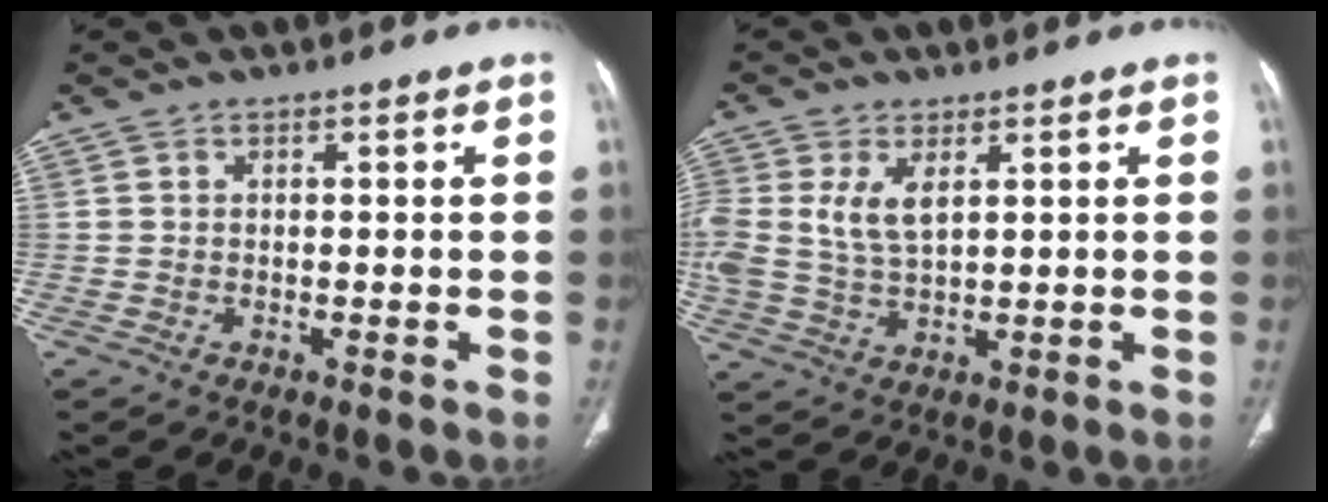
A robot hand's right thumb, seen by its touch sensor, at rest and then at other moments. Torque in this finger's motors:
{"motor_torque": [0.21, 0.22, 0.56, 0.66, 0.12]}